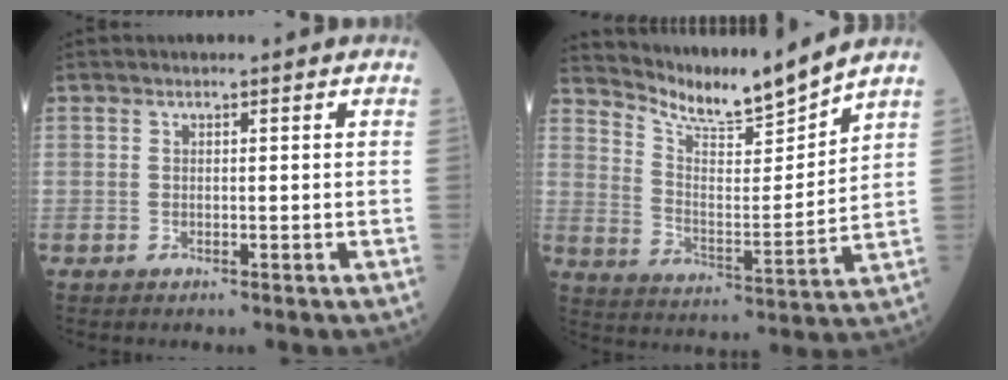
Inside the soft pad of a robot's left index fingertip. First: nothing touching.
{"total": 10.2, "force": [10.0, -1.4, 1.6], "torque": [-0.049, -0.023, 0.188]}